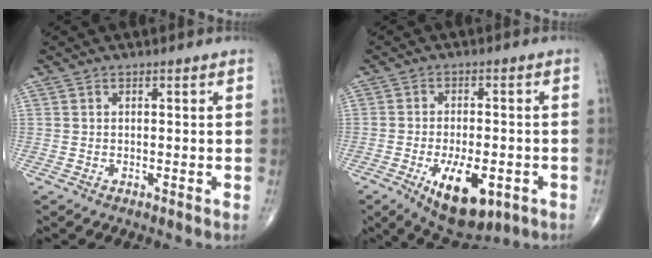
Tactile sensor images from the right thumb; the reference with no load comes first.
{"total": 12.3, "force": [-4.7, 5.7, 9.8], "torque": [-0.144, 0.004, -0.058]}